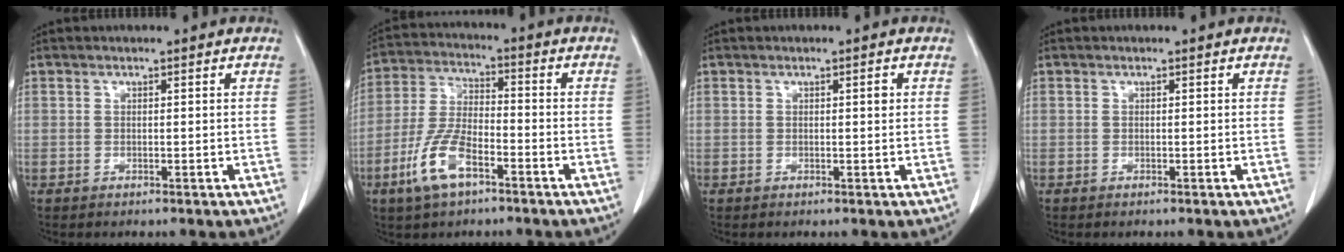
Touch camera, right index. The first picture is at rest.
{"total": 9.5, "force": [-4.9, 3.3, 7.4], "torque": [-0.163, -0.002, -0.094]}
{"total": 0.8, "force": [0.2, 0.2, 0.7], "torque": [-0.012, 0.001, 0.003]}
{"total": 0.0}